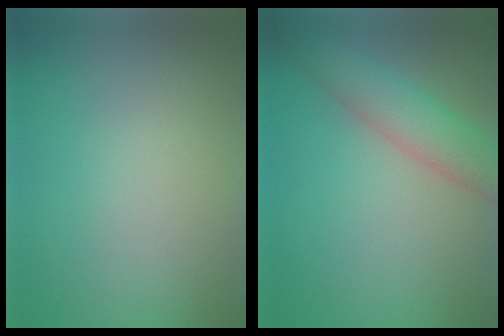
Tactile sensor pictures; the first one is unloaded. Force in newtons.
{"total": 4.9, "press": 4.9, "slide": 0.2}